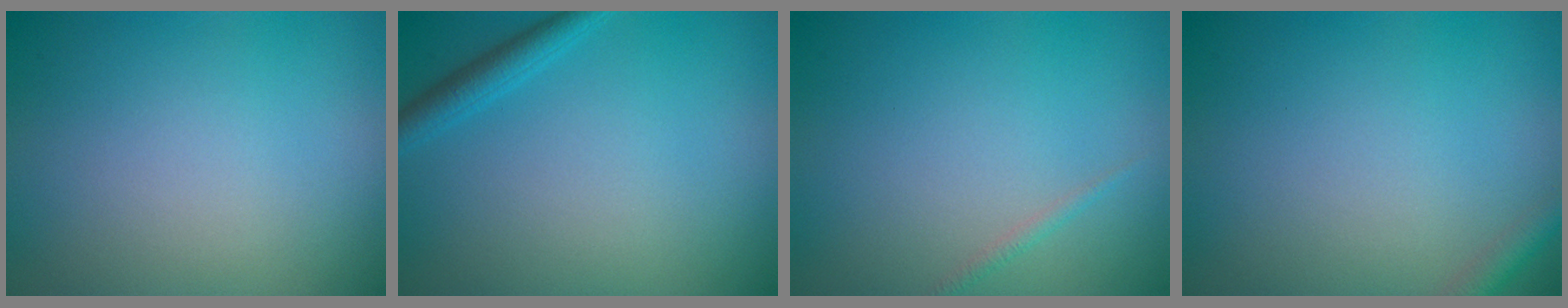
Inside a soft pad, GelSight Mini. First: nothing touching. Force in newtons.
{"total": 1.9, "press": 1.9, "slide": 0.2}
{"total": 0.7, "press": 0.7, "slide": 0.0}
{"total": 1.5, "press": 1.5, "slide": 0.0}